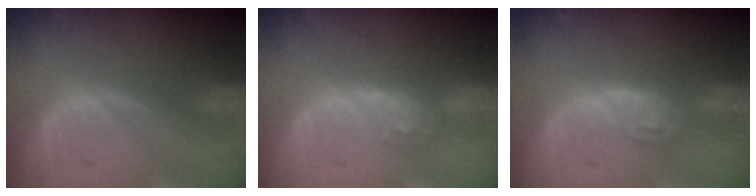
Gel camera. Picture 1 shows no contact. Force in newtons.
{"total": 5.0, "press": 4.4, "slide": 2.4}
{"total": 4.6, "press": 4.2, "slide": 1.9}